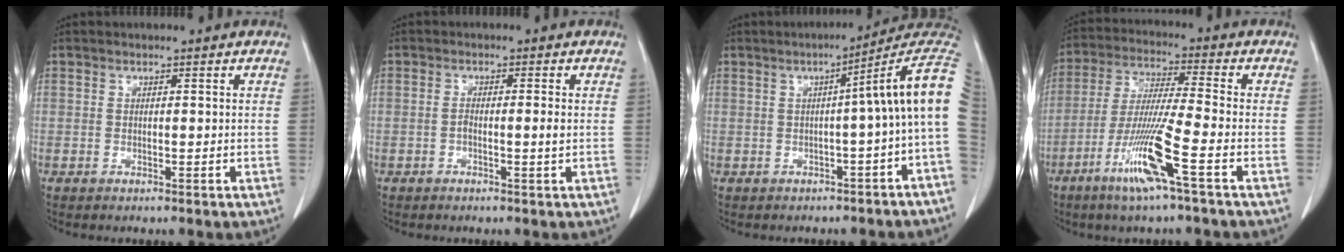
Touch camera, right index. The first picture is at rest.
{"total": 1.9, "force": [-0.4, 0.0, 1.9], "torque": [-0.036, 0.002, -0.005]}
{"total": 9.0, "force": [0.3, -1.1, 9.0], "torque": [-0.096, 0.032, -0.007]}
{"total": 11.6, "force": [-5.5, -0.9, 10.2], "torque": [-0.205, -0.020, -0.107]}